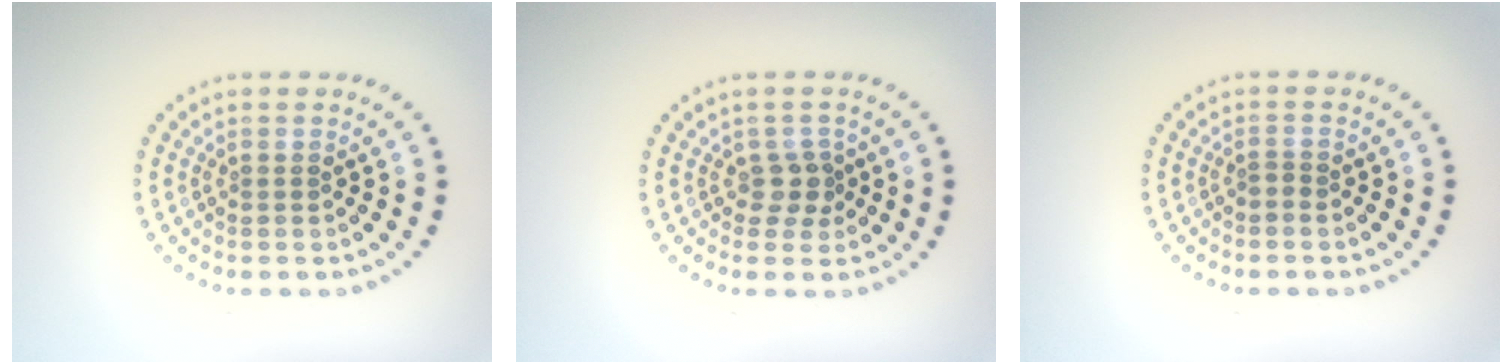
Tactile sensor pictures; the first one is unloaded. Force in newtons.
{"total": 1.8, "press": 1.5, "slide": 1.1}
{"total": 0.6, "press": 0.4, "slide": 0.5}